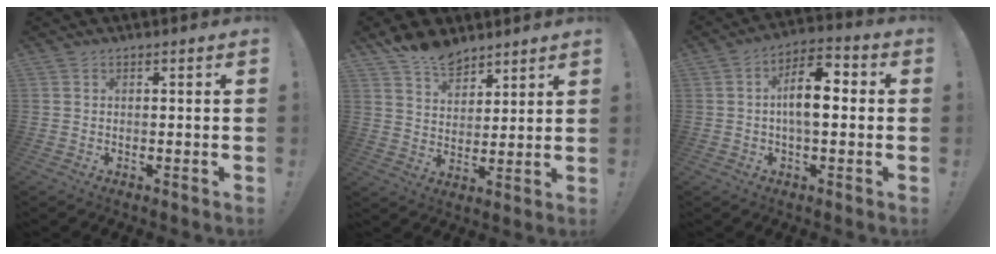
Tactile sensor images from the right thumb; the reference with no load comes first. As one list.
[{"total": 9.8, "force": [8.1, 4.9, 2.6], "torque": [-0.045, -0.055, 0.156]}, {"total": 11.0, "force": [0.2, 5.4, 9.6], "torque": [-0.147, 0.006, 0.000]}]